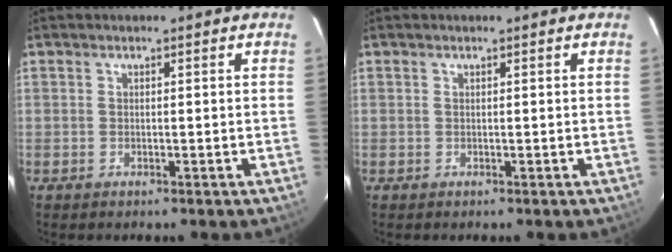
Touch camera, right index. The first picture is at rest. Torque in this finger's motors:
{"motor_torque": [0.20, 0.04, 0.03, 0.00]}